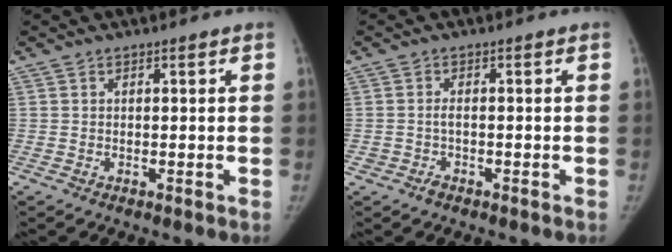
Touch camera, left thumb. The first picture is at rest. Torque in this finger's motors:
{"motor_torque": [-0.02, 0.02, 0.01, -0.01, 0.02]}